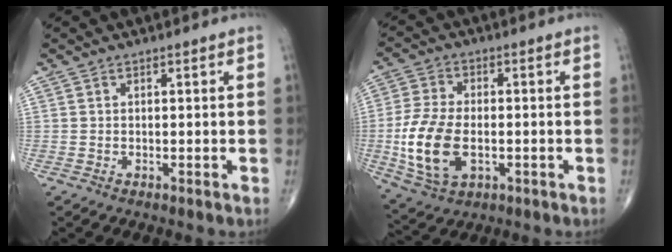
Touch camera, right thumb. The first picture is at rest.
{"total": 13.1, "force": [-2.4, 7.6, 10.4], "torque": [-0.218, 0.000, -0.038]}